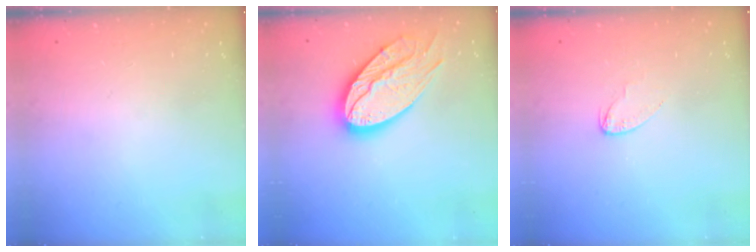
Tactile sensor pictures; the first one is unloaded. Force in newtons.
{"total": 19.7, "press": 19.6, "slide": 2.0}
{"total": 2.1, "press": 2.1, "slide": 0.2}